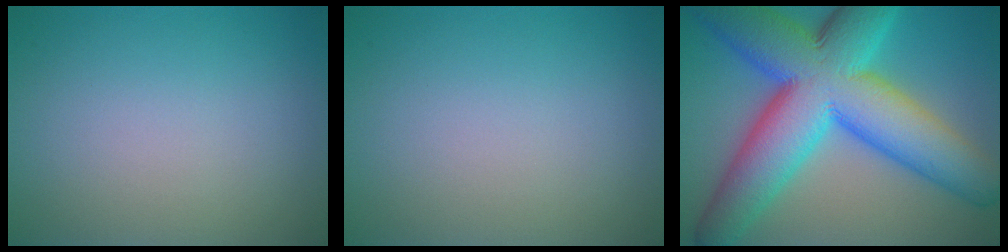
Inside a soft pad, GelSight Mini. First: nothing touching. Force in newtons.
{"total": 0.0}
{"total": 15.8, "press": 15.8, "slide": 0.1}